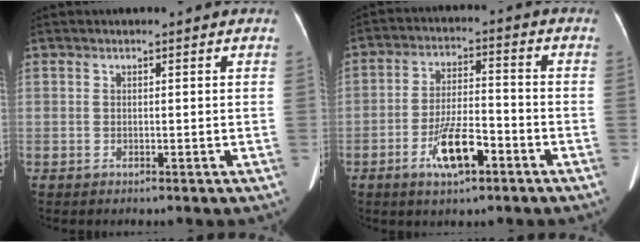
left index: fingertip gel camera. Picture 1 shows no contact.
{"total": 8.3, "force": [-4.2, 2.4, 6.7], "torque": [-0.132, 0.002, -0.074]}